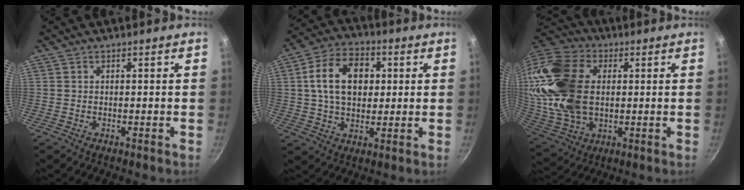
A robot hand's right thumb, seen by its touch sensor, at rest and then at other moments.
{"total": 13.5, "force": [2.4, 9.2, 9.6], "torque": [-0.138, 0.013, 0.030]}
{"total": 25.2, "force": [3.2, 17.1, 18.2], "torque": [-0.375, 0.008, 0.063]}